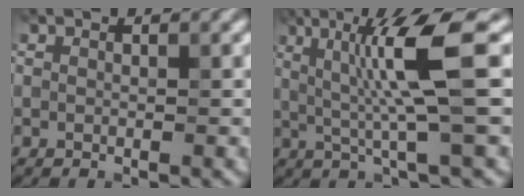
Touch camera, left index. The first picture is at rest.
{"total": 6.9, "force": [1.2, 0.3, 6.8], "torque": [-0.135, 0.008, 0.024]}